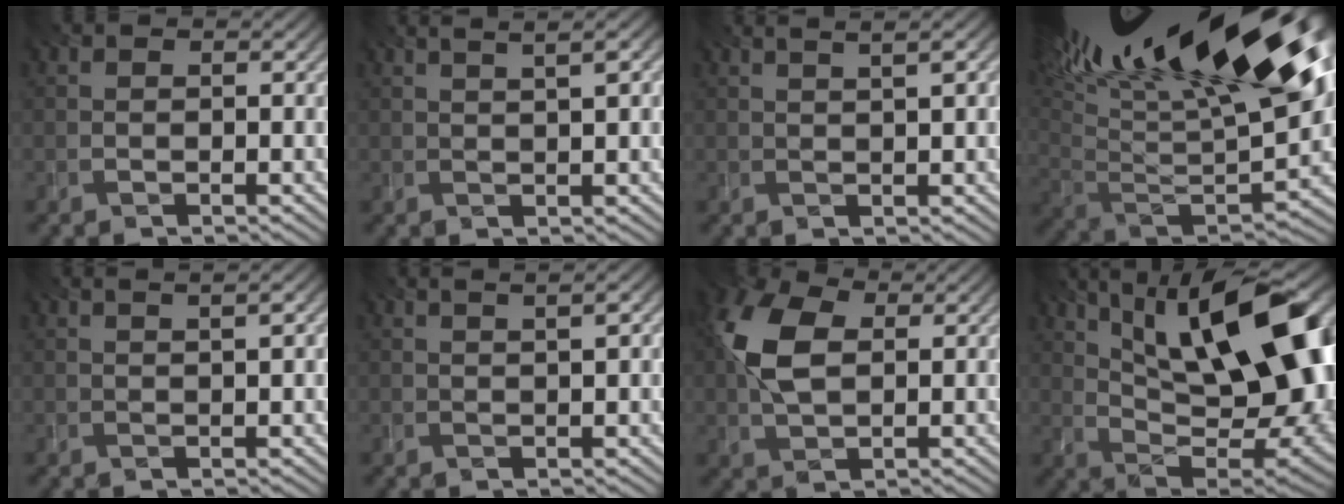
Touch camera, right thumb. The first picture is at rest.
{"total": 3.1, "force": [1.8, -0.1, 2.6], "torque": [-0.039, 0.008, 0.033]}
{"total": 2.7, "force": [1.6, -0.1, 2.2], "torque": [-0.028, 0.005, 0.030]}
{"total": 22.3, "force": [10.7, 8.5, 17.6], "torque": [-0.269, 0.030, 0.210]}
{"total": 2.0, "force": [1.3, -0.3, 1.4], "torque": [-0.017, 0.001, 0.025]}
{"total": 2.3, "force": [1.4, -0.2, 1.7], "torque": [-0.021, 0.003, 0.026]}
{"total": 9.1, "force": [2.0, 5.4, 7.0], "torque": [-0.177, 0.014, 0.033]}
{"total": 18.0, "force": [6.2, 7.3, 15.2], "torque": [-0.235, 0.025, 0.103]}